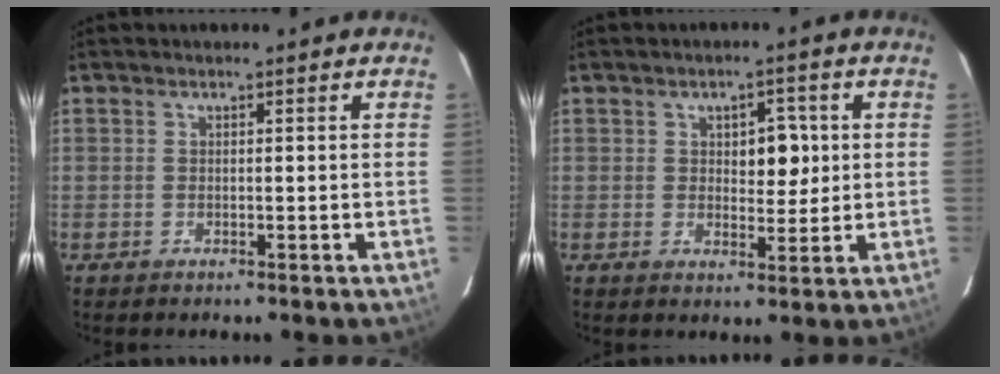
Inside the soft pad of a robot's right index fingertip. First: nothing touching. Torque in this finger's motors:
{"motor_torque": [0.08, -0.03, 0.07, 0.03]}